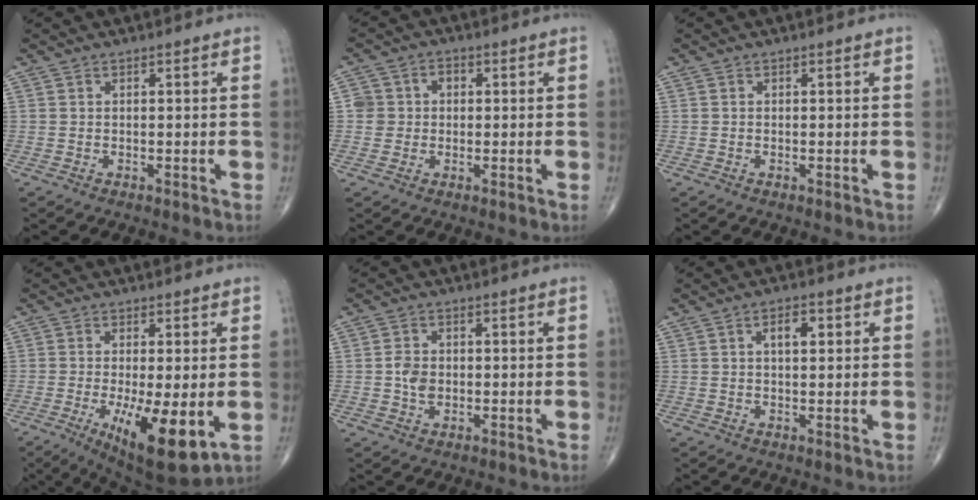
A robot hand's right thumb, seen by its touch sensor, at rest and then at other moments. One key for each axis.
{"total": 4.7, "fx": 0.0, "fy": 4.4, "fz": 1.5, "tx": -0.005, "ty": 0.018, "tz": -0.005}
{"total": 0.0}
{"total": 13.2, "fx": -3.3, "fy": 3.9, "fz": 12.2, "tx": -0.199, "ty": -0.027, "tz": -0.040}
{"total": 3.8, "fx": -0.4, "fy": 2.8, "fz": 2.5, "tx": -0.041, "ty": 0.003, "tz": -0.010}
{"total": 3.9, "fx": 1.1, "fy": 1.9, "fz": 3.2, "tx": -0.046, "ty": 0.003, "tz": 0.015}